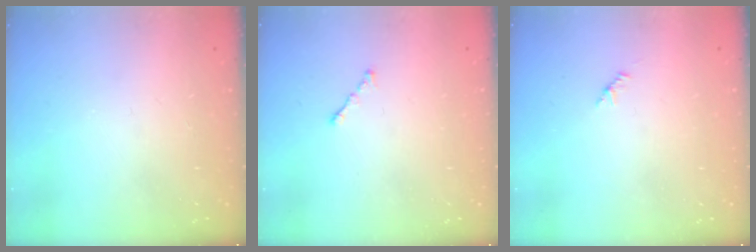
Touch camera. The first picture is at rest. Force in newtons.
{"total": 0.6, "press": 0.5, "slide": 0.4}
{"total": 1.5, "press": 1.4, "slide": 0.5}